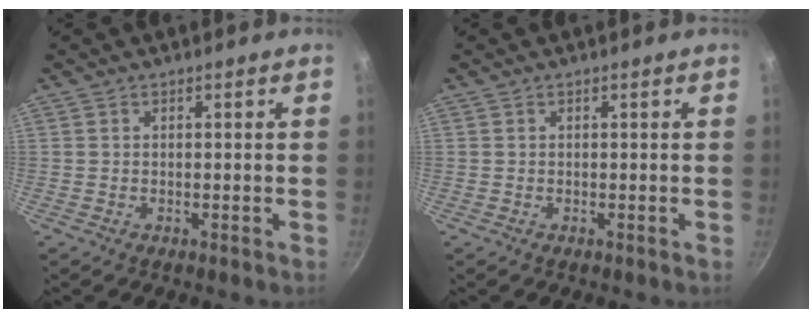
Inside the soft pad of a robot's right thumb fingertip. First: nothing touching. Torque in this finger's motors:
{"motor_torque": [0.00, 0.00, 0.00, 0.00, 0.00]}